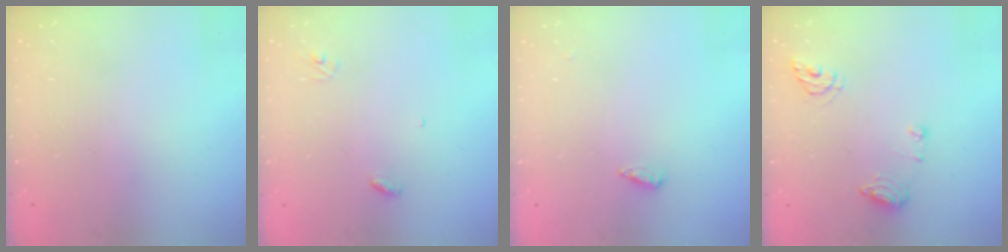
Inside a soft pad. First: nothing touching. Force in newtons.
{"total": 3.2, "press": 3.2, "slide": 0.3}
{"total": 2.2, "press": 2.2, "slide": 0.5}
{"total": 8.9, "press": 8.8, "slide": 1.1}